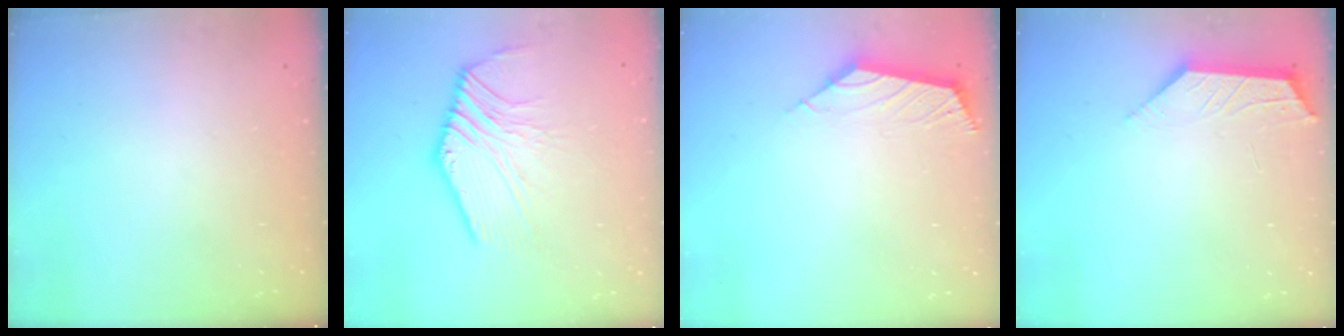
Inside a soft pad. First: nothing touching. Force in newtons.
{"total": 6.3, "press": 6.1, "slide": 1.3}
{"total": 2.9, "press": 2.8, "slide": 0.7}
{"total": 2.6, "press": 2.5, "slide": 0.4}